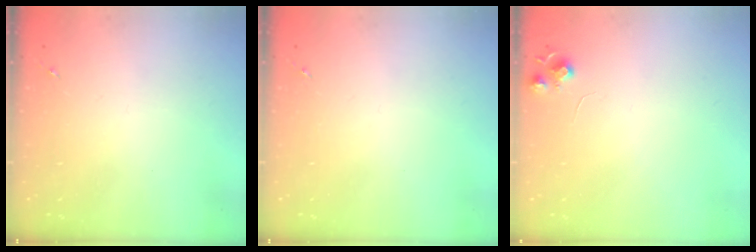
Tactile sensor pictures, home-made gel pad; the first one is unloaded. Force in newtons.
{"total": 0.0}
{"total": 6.5, "press": 6.5, "slide": 0.8}